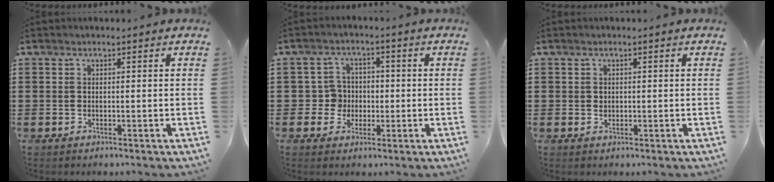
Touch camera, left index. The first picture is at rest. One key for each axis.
{"total": 4.3, "fx": -0.6, "fy": 4.2, "fz": 1.0, "tx": -0.037, "ty": 0.009, "tz": -0.015}
{"total": 0.7, "fx": 0.2, "fy": 0.6, "fz": 0.2, "tx": -0.006, "ty": 0.005, "tz": 0.004}